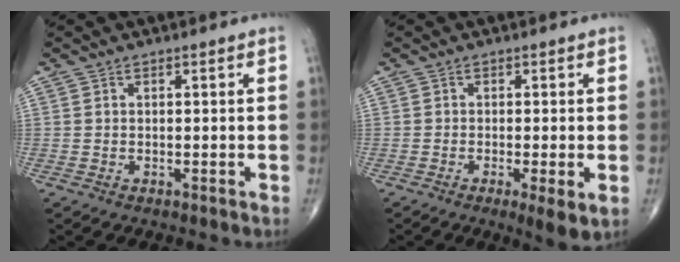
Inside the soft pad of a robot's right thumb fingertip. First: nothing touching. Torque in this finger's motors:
{"motor_torque": [-0.11, 0.13, -0.18, -0.25, 0.01]}